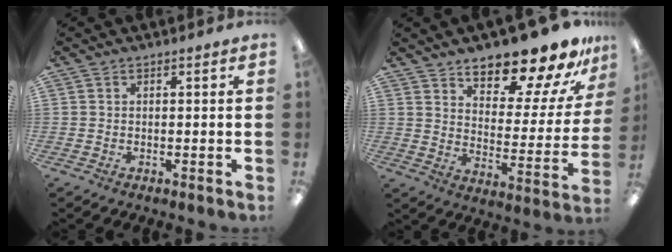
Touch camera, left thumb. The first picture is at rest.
{"total": 18.4, "force": [15.7, 4.9, 8.2], "torque": [-0.120, -0.115, 0.260]}